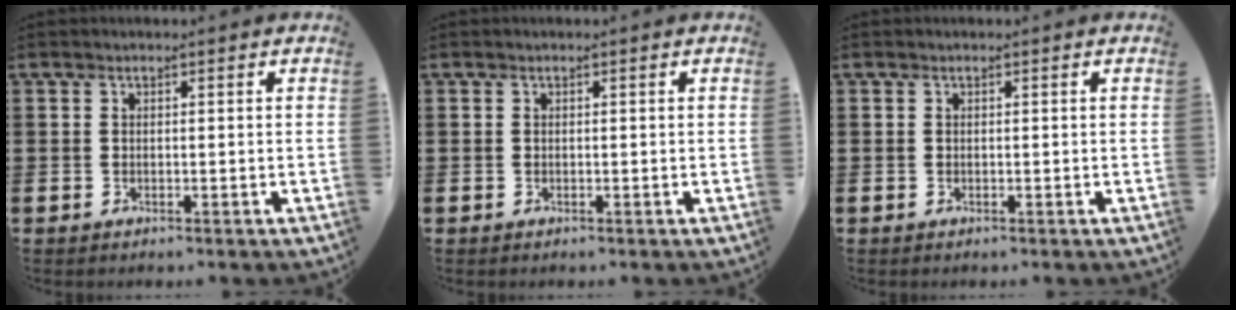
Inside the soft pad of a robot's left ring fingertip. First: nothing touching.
{"total": 0.0}
{"total": 0.0}